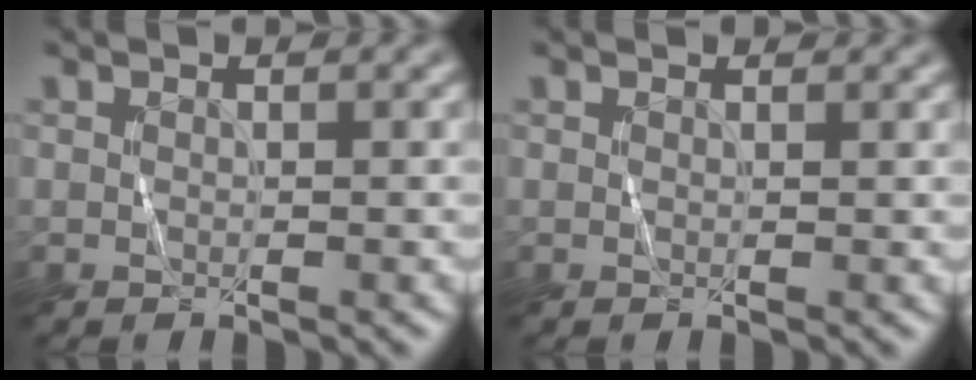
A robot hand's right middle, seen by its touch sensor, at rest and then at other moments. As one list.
[{"total": 0.6, "force": [0.6, 0.1, 0.1], "torque": [-0.001, 0.000, 0.009]}]